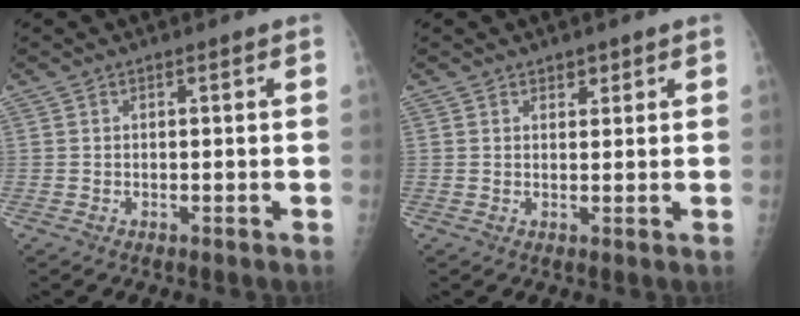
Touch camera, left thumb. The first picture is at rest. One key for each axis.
{"total": 1.6, "fx": 1.1, "fy": 1.0, "fz": 0.5, "tx": 0.006, "ty": -0.006, "tz": 0.015}